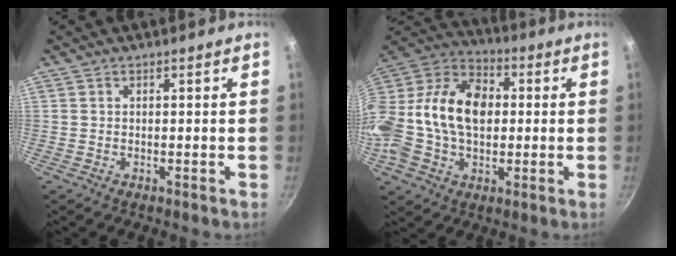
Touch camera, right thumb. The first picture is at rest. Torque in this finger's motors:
{"motor_torque": [2.34, 2.67, 0.49, -0.30, 0.29]}